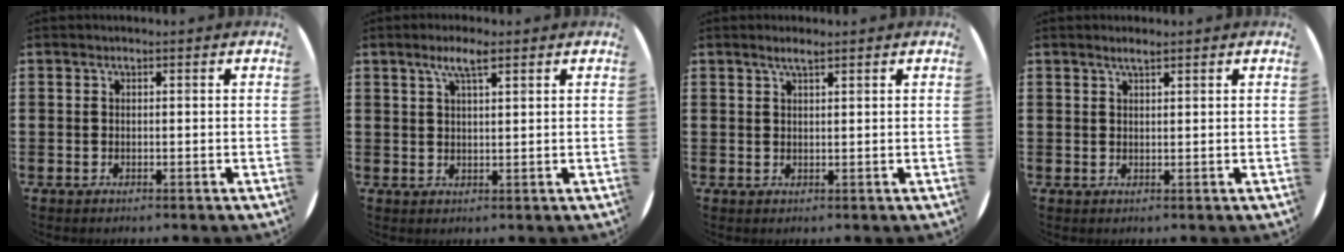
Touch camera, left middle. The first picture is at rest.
{"total": 4.0, "force": [2.6, 0.9, 2.9], "torque": [-0.054, 0.005, 0.043]}
{"total": 1.9, "force": [1.5, 0.2, 1.1], "torque": [-0.024, 0.003, 0.026]}
{"total": 1.5, "force": [1.3, 0.1, 0.8], "torque": [-0.017, 0.002, 0.023]}